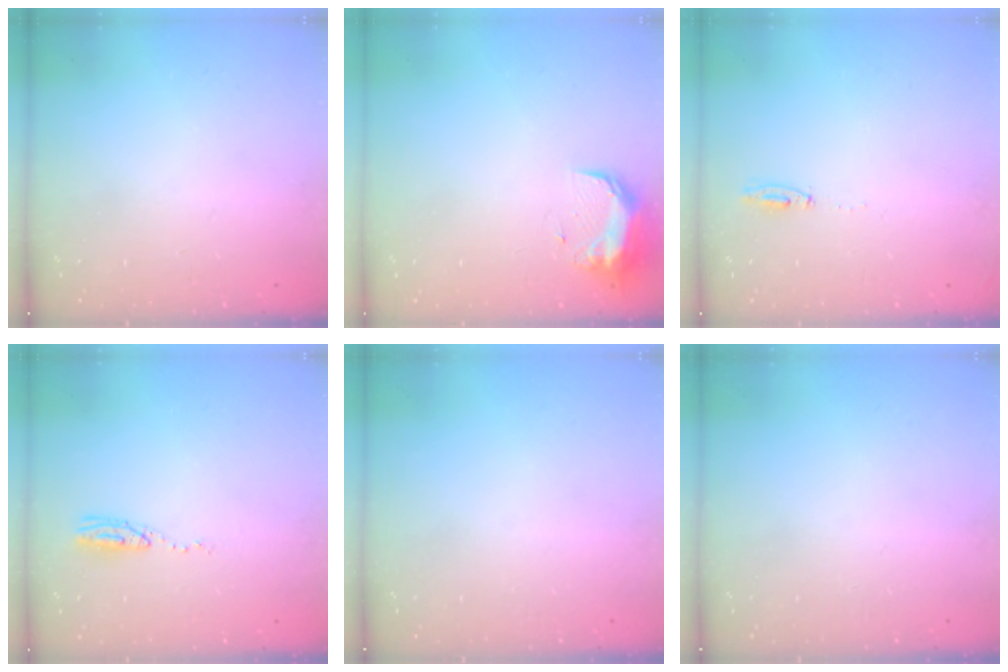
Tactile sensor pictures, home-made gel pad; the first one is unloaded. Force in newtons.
{"total": 9.7, "press": 9.7, "slide": 0.7}
{"total": 16.2, "press": 5.8, "slide": 15.1}
{"total": 5.0, "press": 4.7, "slide": 1.5}
{"total": 0.0}
{"total": 0.0}